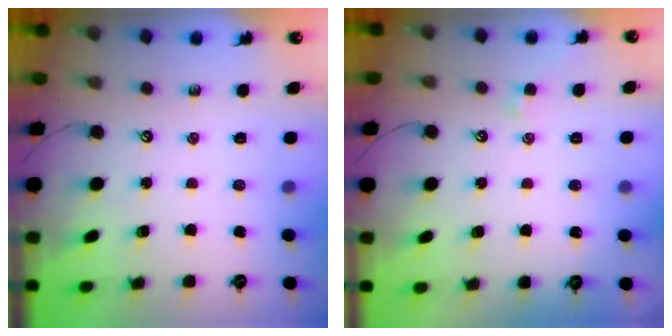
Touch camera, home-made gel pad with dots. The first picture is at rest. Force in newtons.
{"total": 0.6, "press": 0.3, "slide": 0.5}